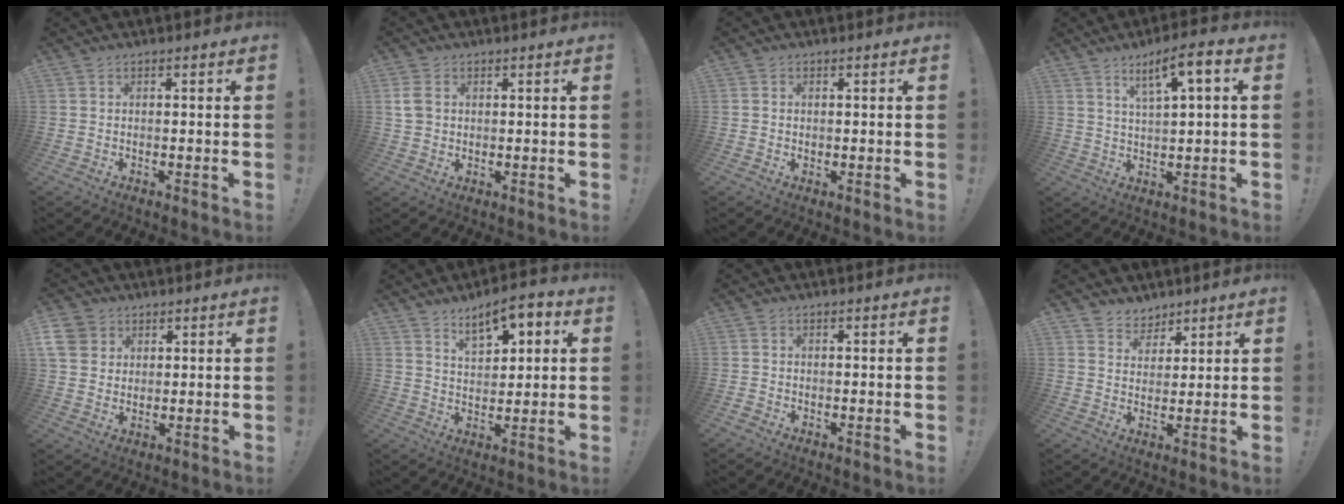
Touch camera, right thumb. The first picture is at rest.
{"total": 4.9, "force": [1.2, 3.7, 3.0], "torque": [-0.061, 0.000, 0.021]}
{"total": 1.0, "force": [0.3, 1.0, 0.0], "torque": [0.006, 0.002, 0.003]}
{"total": 8.4, "force": [3.4, 1.4, 7.5], "torque": [-0.123, -0.008, 0.053]}
{"total": 7.9, "force": [3.5, 6.5, 2.7], "torque": [-0.048, -0.019, 0.072]}
{"total": 9.4, "force": [5.5, 4.6, 6.0], "torque": [-0.084, -0.028, 0.097]}
{"total": 1.1, "force": [-0.7, 0.9, 0.4], "torque": [-0.009, 0.003, -0.011]}
{"total": 6.1, "force": [4.5, 4.1, -0.2], "torque": [0.007, -0.041, 0.088]}